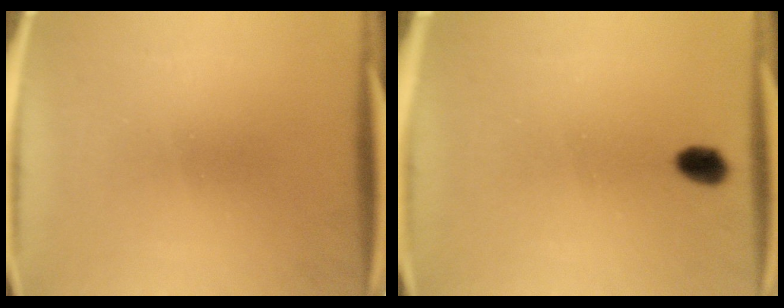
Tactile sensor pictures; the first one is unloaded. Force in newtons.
{"total": 3.5}